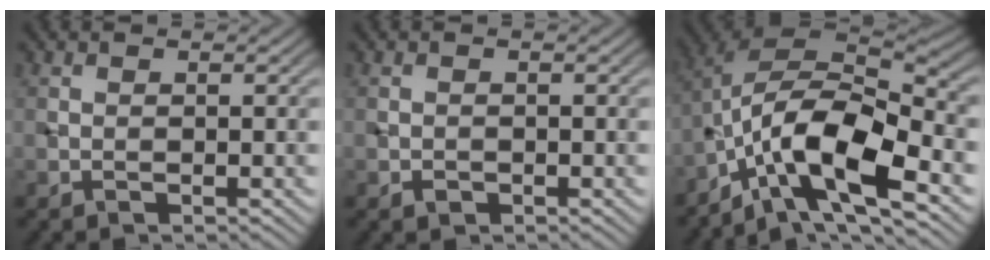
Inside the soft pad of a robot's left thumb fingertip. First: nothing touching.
{"total": 0.8, "force": [-0.4, 0.6, 0.3], "torque": [-0.002, -0.003, -0.008]}
{"total": 14.3, "force": [-7.1, 5.0, 11.3], "torque": [-0.210, -0.003, -0.139]}